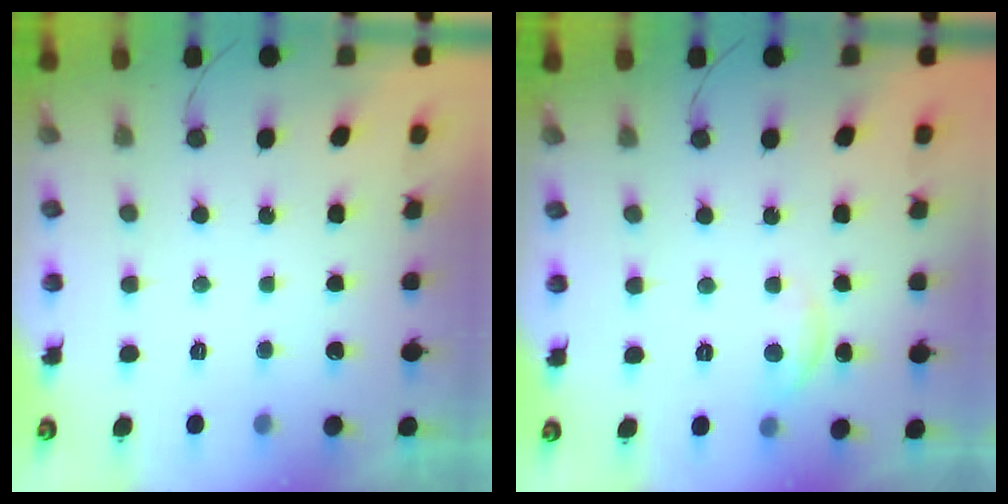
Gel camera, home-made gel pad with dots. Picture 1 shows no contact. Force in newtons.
{"total": 3.7, "press": 3.7, "slide": 0.2}